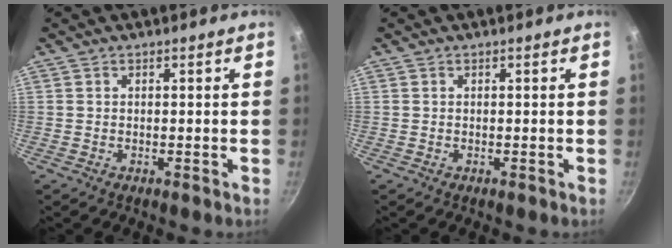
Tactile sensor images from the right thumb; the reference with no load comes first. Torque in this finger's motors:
{"motor_torque": [0.00, 0.00, 0.00, 0.00, 0.00]}